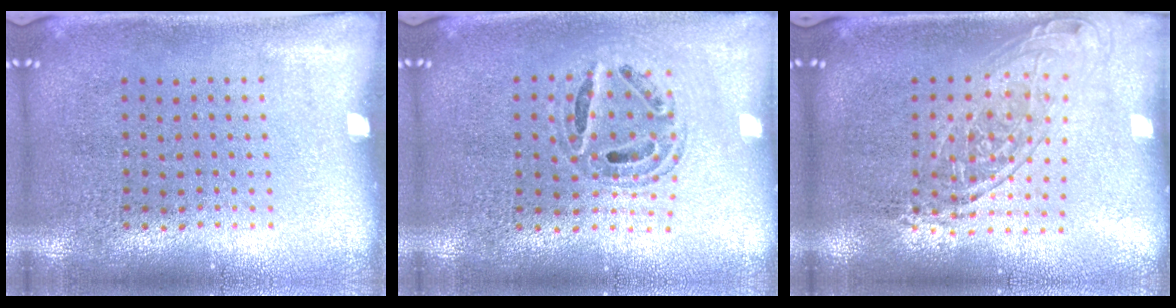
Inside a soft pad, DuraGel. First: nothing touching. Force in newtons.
{"total": 0.7, "press": 0.7, "slide": 0.3}
{"total": 1.7, "press": 1.4, "slide": 1.0}